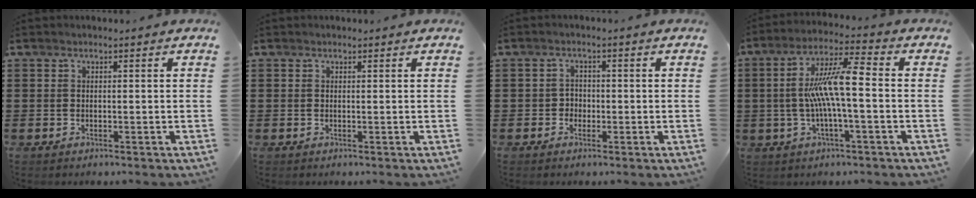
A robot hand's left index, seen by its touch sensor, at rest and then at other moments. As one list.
[{"total": 0.0}, {"total": 1.8, "force": [-0.6, 1.6, 0.4], "torque": [-0.015, 0.004, -0.016]}, {"total": 9.8, "force": [-0.4, 1.5, 9.7], "torque": [-0.202, -0.003, -0.018]}]